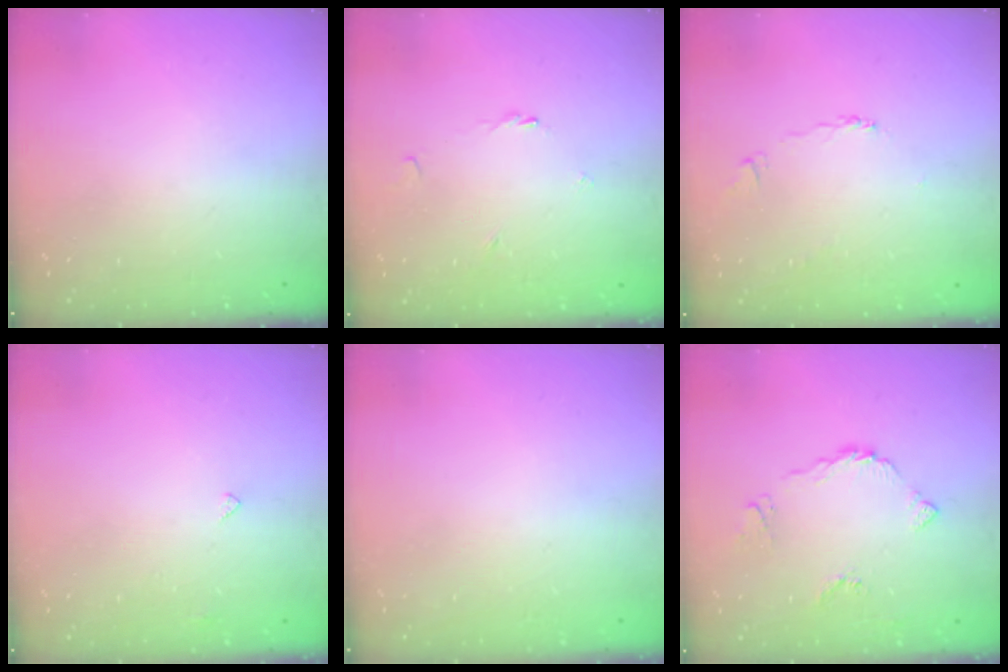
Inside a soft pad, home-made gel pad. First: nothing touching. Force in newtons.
{"total": 1.2, "press": 1.2, "slide": 0.4}
{"total": 2.3, "press": 2.3, "slide": 0.3}
{"total": 2.8, "press": 2.7, "slide": 0.4}
{"total": 2.0, "press": 2.0, "slide": 0.1}
{"total": 5.6, "press": 5.6, "slide": 0.2}